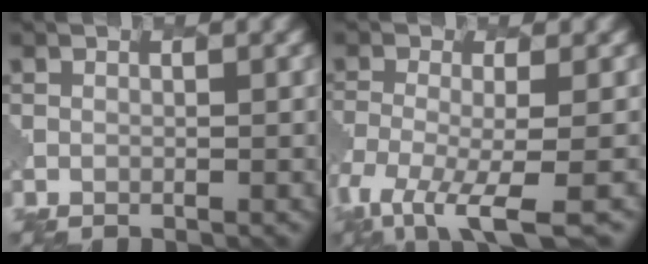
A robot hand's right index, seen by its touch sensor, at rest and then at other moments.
{"total": 7.1, "force": [-4.3, 2.0, 5.2], "torque": [-0.097, -0.018, -0.083]}